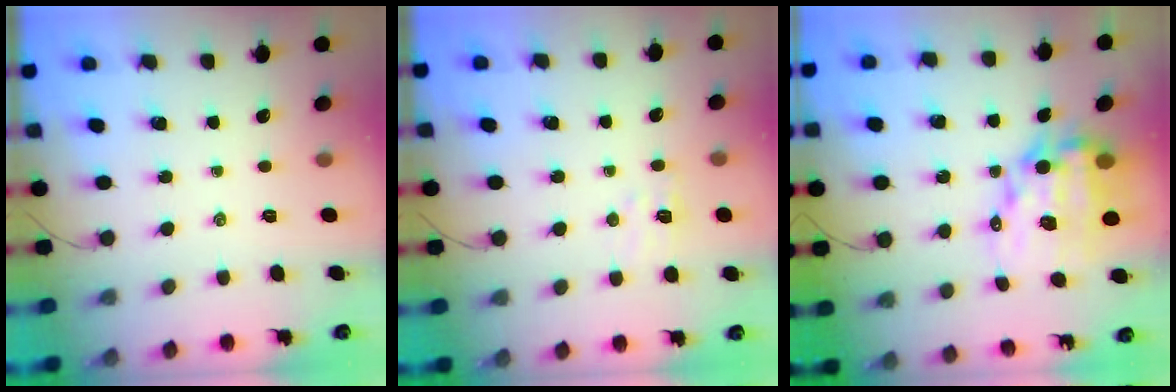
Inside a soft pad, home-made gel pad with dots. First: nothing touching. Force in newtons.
{"total": 5.2, "press": 5.1, "slide": 1.1}
{"total": 14.8, "press": 14.4, "slide": 3.5}